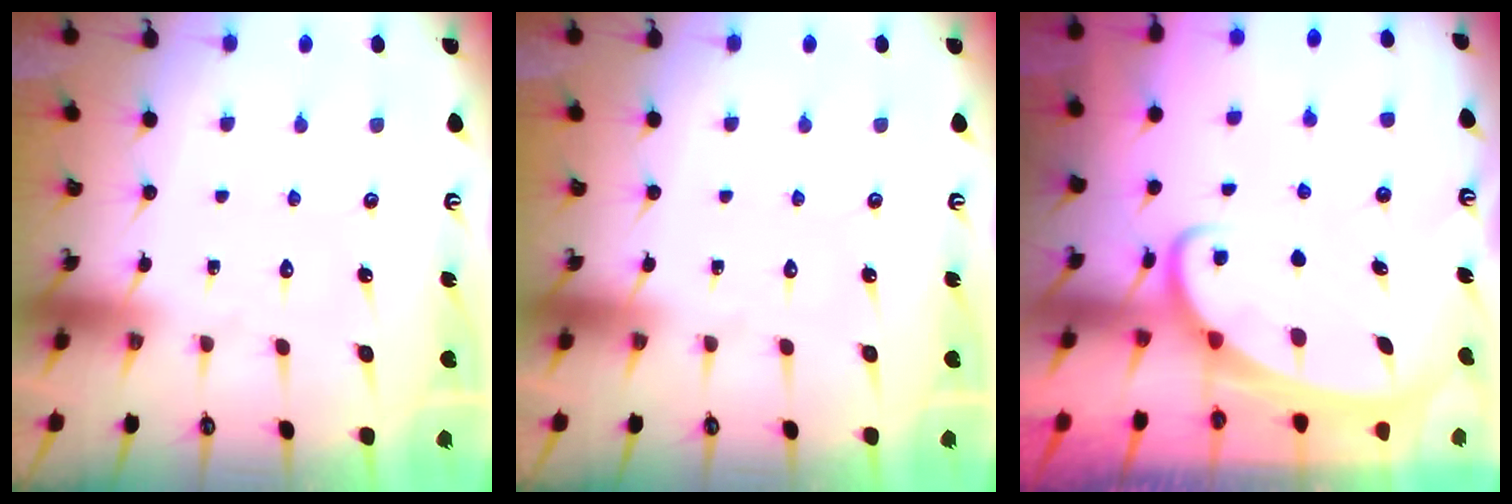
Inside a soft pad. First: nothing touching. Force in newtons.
{"total": 0.0}
{"total": 2.2, "press": 2.2, "slide": 0.3}